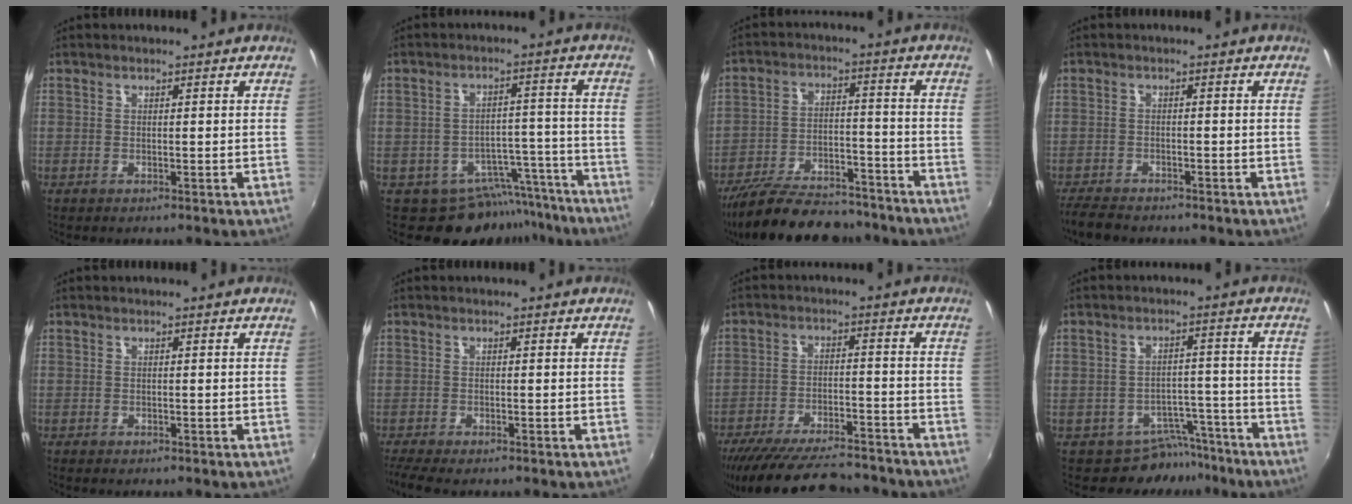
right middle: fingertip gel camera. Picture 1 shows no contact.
{"total": 10.7, "force": [-9.1, 5.5, 1.0], "torque": [-0.001, 0.042, -0.110]}
{"total": 20.6, "force": [-17.3, 6.8, 8.9], "torque": [-0.178, -0.008, -0.252]}
{"total": 5.0, "force": [-4.5, 1.2, 1.6], "torque": [-0.050, -0.024, -0.085]}
{"total": 0.6, "force": [-0.5, 0.3, 0.1], "torque": [-0.005, -0.003, -0.010]}
{"total": 4.5, "force": [-3.7, 0.6, 2.5], "torque": [-0.060, -0.027, -0.068]}
{"total": 20.2, "force": [-17.4, 5.2, 8.8], "torque": [-0.176, -0.021, -0.256]}
{"total": 6.3, "force": [-5.3, 3.5, 0.1], "torque": [0.003, 0.030, -0.068]}